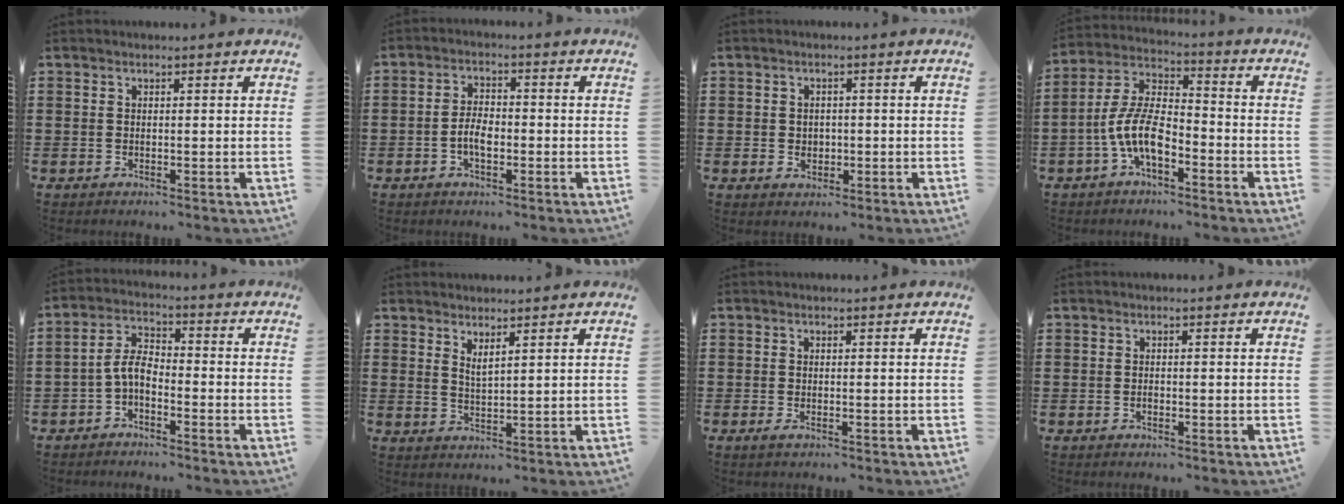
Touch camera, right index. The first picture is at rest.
{"total": 3.8, "force": [-1.1, 1.9, 3.1], "torque": [-0.071, 0.000, -0.024]}
{"total": 1.7, "force": [-0.1, 1.6, 0.6], "torque": [-0.019, 0.004, -0.004]}
{"total": 9.2, "force": [-3.8, 3.9, 7.4], "torque": [-0.181, -0.004, -0.078]}
{"total": 4.8, "force": [-2.1, 2.3, 3.6], "torque": [-0.096, 0.003, -0.050]}
{"total": 1.9, "force": [1.7, 0.2, 0.8], "torque": [-0.018, 0.002, 0.032]}
{"total": 0.6, "force": [-0.2, 0.3, 0.5], "torque": [-0.009, -0.003, -0.003]}
{"total": 0.6, "force": [-0.4, 0.3, 0.4], "torque": [-0.008, -0.003, -0.006]}